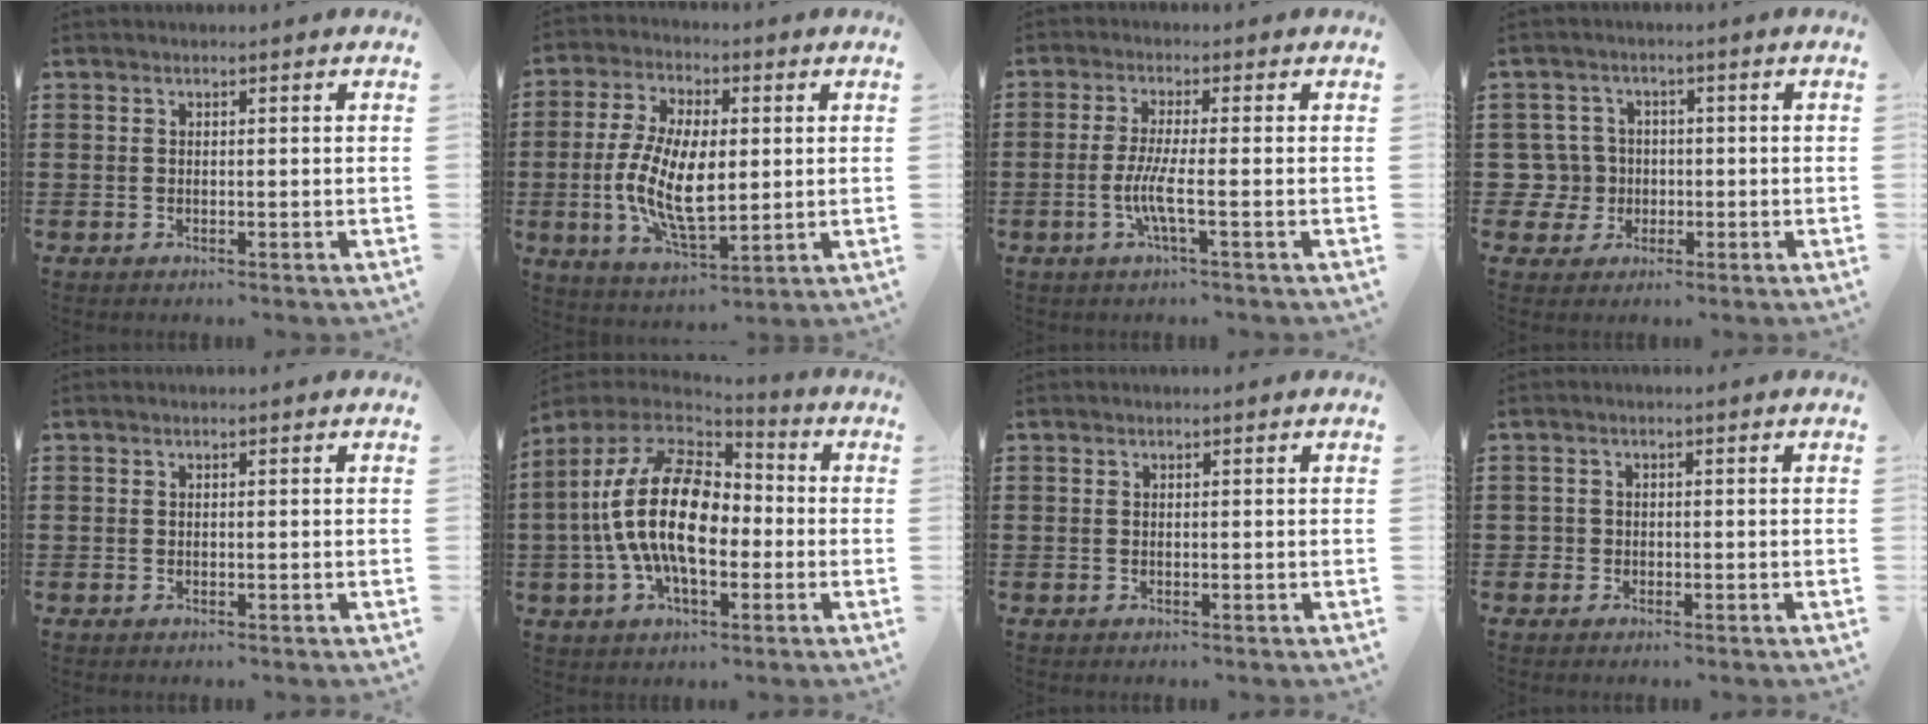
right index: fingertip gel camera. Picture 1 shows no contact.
{"total": 11.0, "force": [-0.5, 5.2, 9.7], "torque": [-0.207, 0.001, -0.010]}
{"total": 5.1, "force": [-1.4, 0.2, 4.9], "torque": [-0.107, -0.015, -0.033]}
{"total": 5.3, "force": [-0.7, 5.1, 1.2], "torque": [-0.064, 0.007, -0.019]}
{"total": 0.0}
{"total": 16.0, "force": [-0.9, 8.4, 13.5], "torque": [-0.308, 0.002, -0.022]}
{"total": 0.0}
{"total": 1.2, "force": [-0.7, 1.0, 0.0], "torque": [-0.002, 0.003, -0.017]}